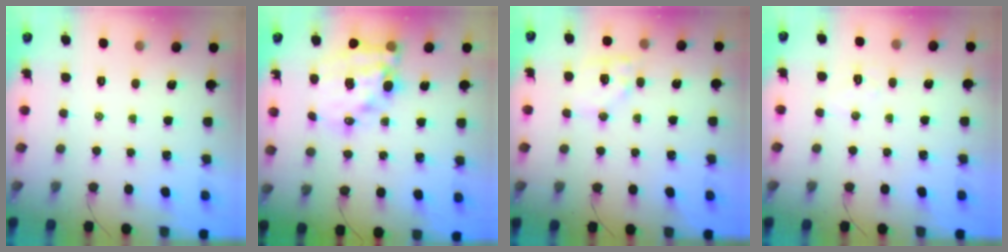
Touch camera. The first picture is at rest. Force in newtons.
{"total": 15.4, "press": 14.9, "slide": 3.8}
{"total": 10.4, "press": 10.3, "slide": 1.5}
{"total": 4.5, "press": 4.4, "slide": 0.9}